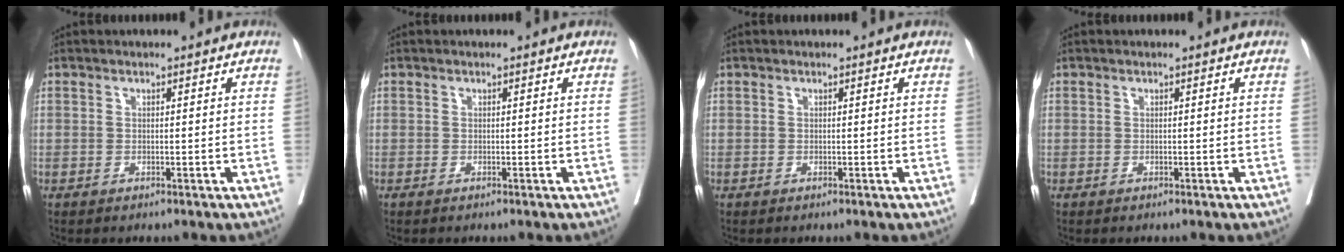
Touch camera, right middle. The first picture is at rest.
{"total": 0.0}
{"total": 0.0}
{"total": 0.0}